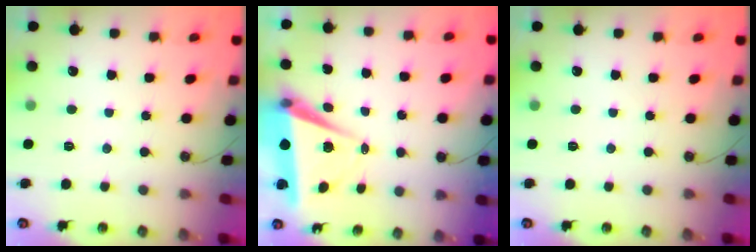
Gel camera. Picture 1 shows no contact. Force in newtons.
{"total": 6.8, "press": 5.3, "slide": 4.3}
{"total": 0.0}